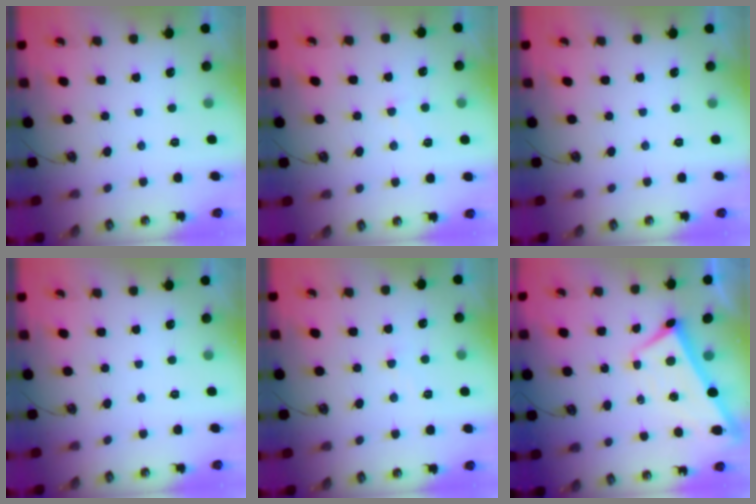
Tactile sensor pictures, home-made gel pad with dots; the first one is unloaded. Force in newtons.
{"total": 2.5, "press": 2.5, "slide": 0.4}
{"total": 0.0}
{"total": 0.0}
{"total": 3.1, "press": 3.0, "slide": 0.4}
{"total": 3.6, "press": 3.6, "slide": 0.6}